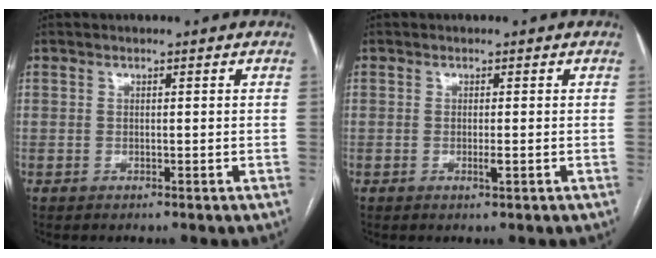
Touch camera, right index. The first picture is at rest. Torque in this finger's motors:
{"motor_torque": [0.18, 0.06, 0.11, 0.04]}